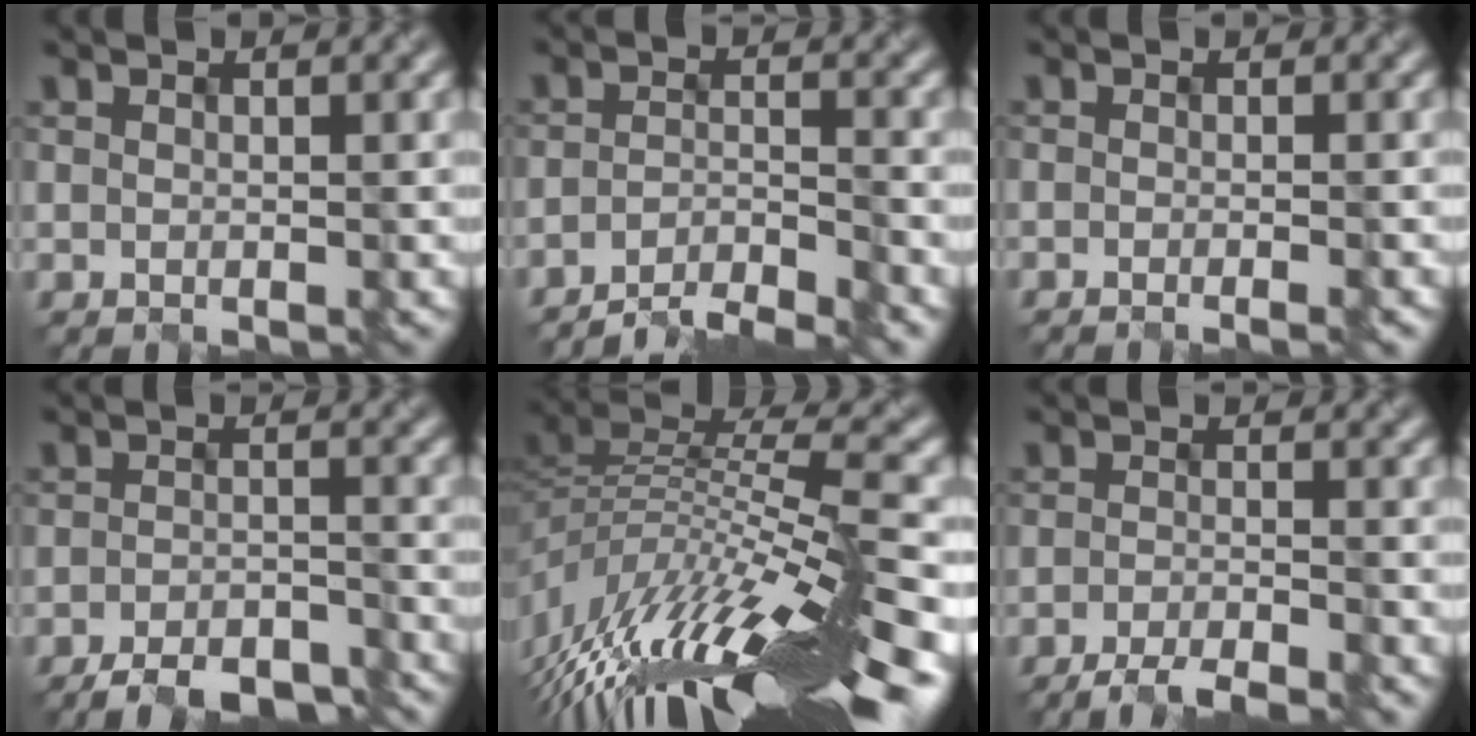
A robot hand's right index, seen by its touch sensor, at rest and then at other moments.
{"total": 4.3, "force": [-3.9, 0.5, 1.6], "torque": [-0.018, 0.002, -0.074]}
{"total": 1.2, "force": [-0.6, 0.3, 0.9], "torque": [-0.004, -0.001, -0.019]}
{"total": 5.1, "force": [-4.5, 1.1, 2.1], "torque": [-0.031, -0.006, -0.071]}
{"total": 13.1, "force": [-6.9, 3.8, 10.5], "torque": [-0.205, 0.027, -0.122]}
{"total": 3.8, "force": [-3.0, 0.5, 2.2], "torque": [-0.029, -0.005, -0.058]}